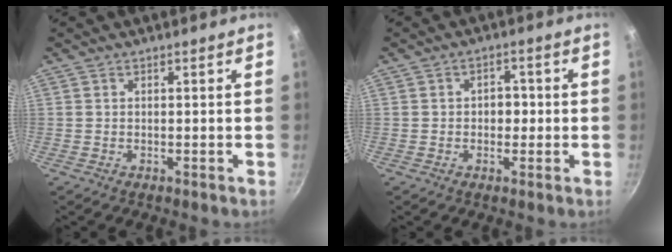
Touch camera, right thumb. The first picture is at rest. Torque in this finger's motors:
{"motor_torque": [-0.30, 0.50, 0.24, 0.49, 0.03]}